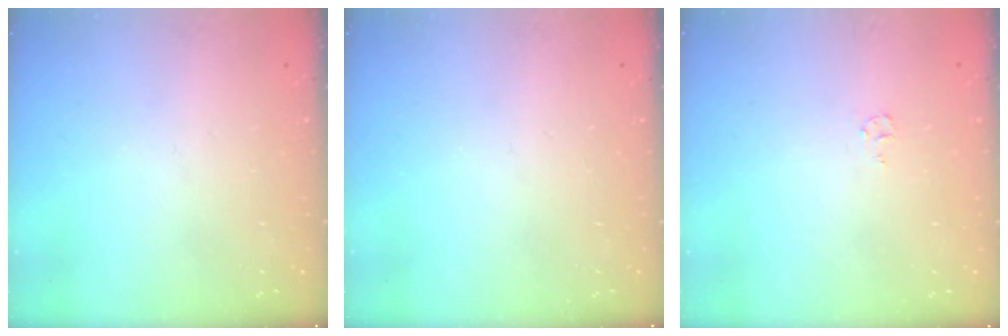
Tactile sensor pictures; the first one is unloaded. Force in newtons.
{"total": 0.0}
{"total": 4.1, "press": 4.1, "slide": 0.4}